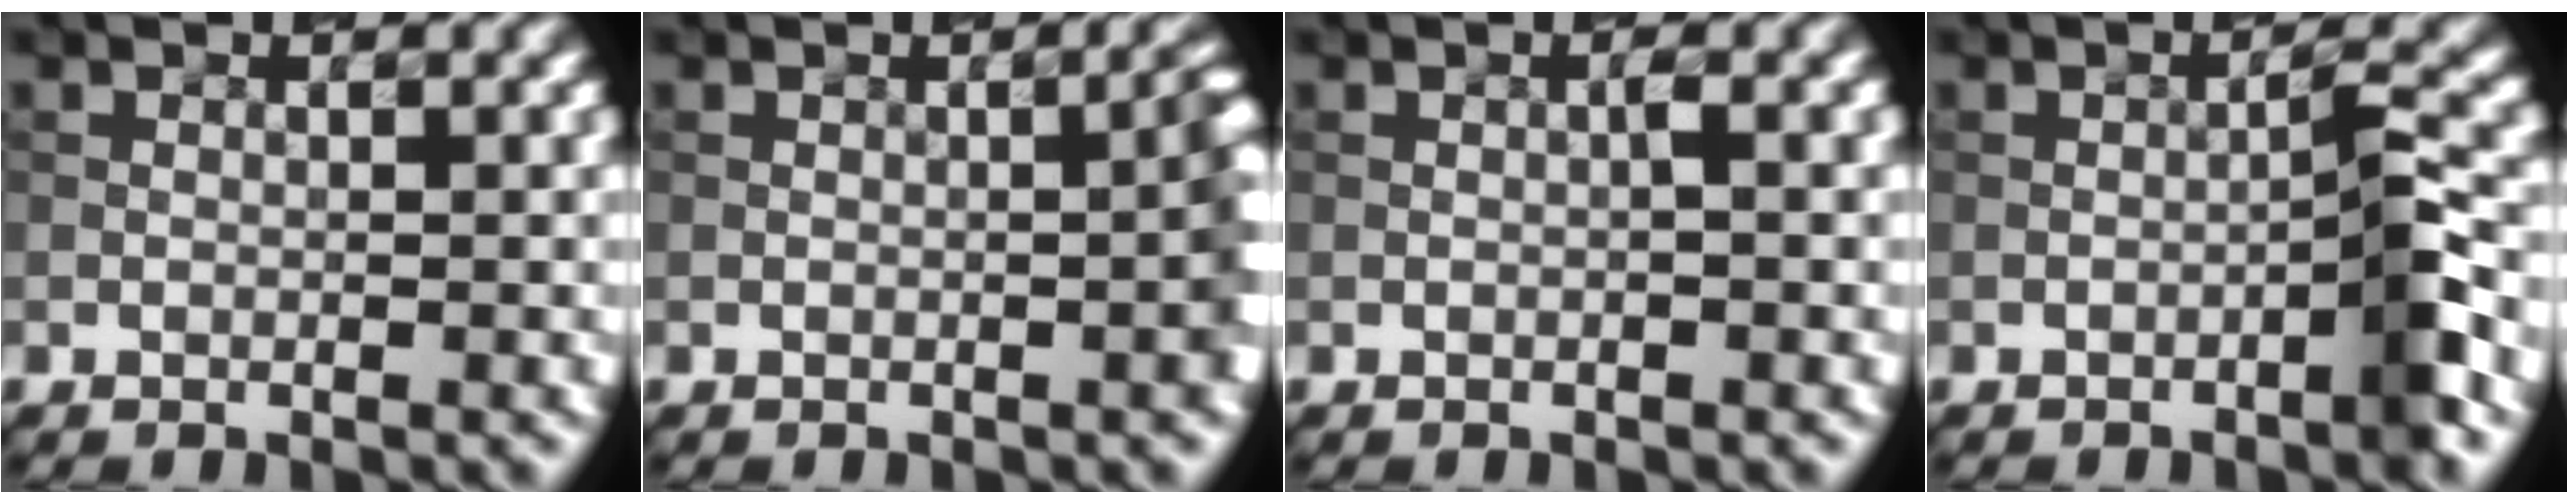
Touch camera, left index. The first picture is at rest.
{"total": 3.3, "force": [-0.4, 0.7, 3.2], "torque": [-0.035, 0.012, -0.005]}
{"total": 0.9, "force": [-0.1, 0.1, 0.9], "torque": [-0.014, 0.004, -0.004]}
{"total": 3.2, "force": [-1.4, 0.1, 2.9], "torque": [-0.042, 0.017, -0.032]}